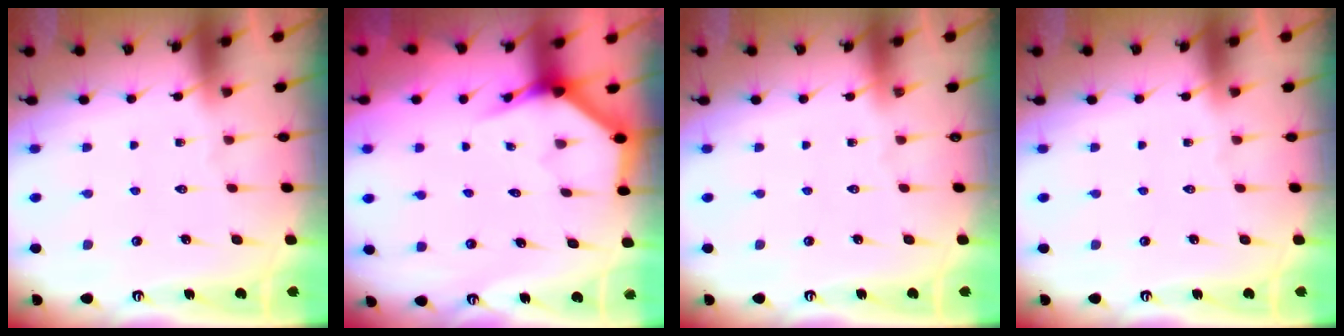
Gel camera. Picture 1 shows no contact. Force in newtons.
{"total": 3.8, "press": 3.8, "slide": 0.2}
{"total": 0.0}
{"total": 0.0}